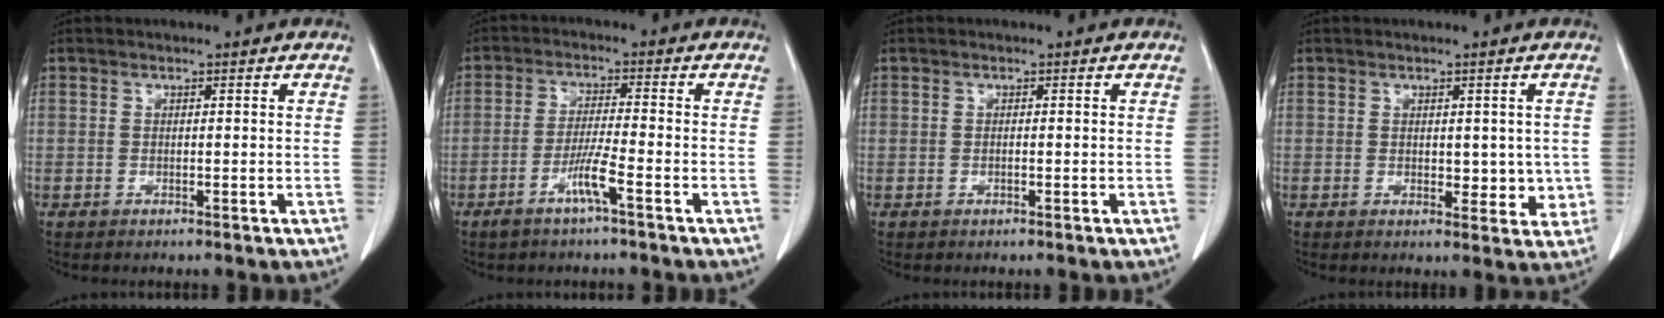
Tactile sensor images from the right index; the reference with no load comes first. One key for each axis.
{"total": 5.0, "fx": -2.7, "fy": 0.0, "fz": 4.2, "tx": -0.087, "ty": 0.000, "tz": -0.053}
{"total": 0.6, "fx": -0.1, "fy": 0.3, "fz": 0.5, "tx": -0.014, "ty": 0.000, "tz": -0.002}
{"total": 5.8, "fx": -0.1, "fy": 3.5, "fz": 4.6, "tx": -0.052, "ty": 0.003, "tz": 0.007}